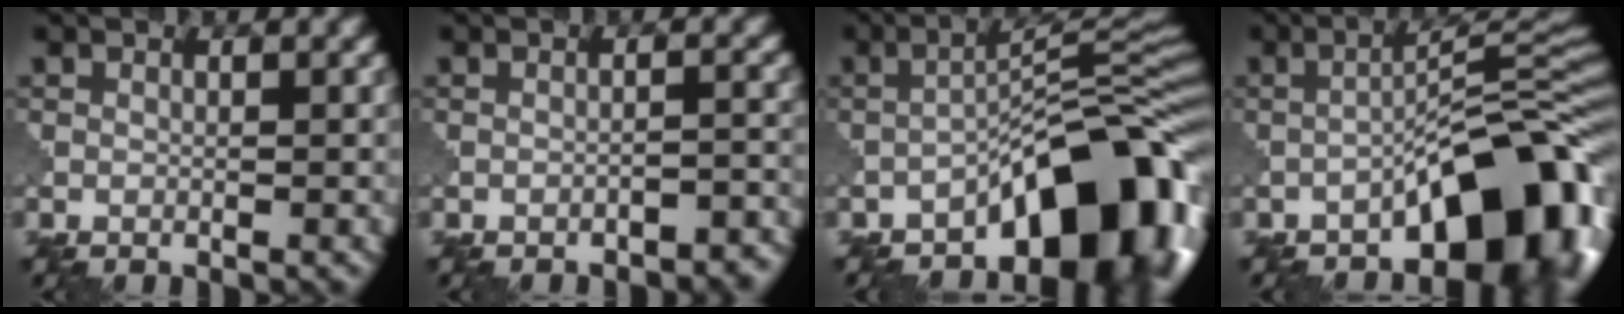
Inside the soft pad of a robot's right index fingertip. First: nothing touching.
{"total": 2.4, "force": [-2.1, 0.4, 1.1], "torque": [-0.011, 0.006, -0.029]}
{"total": 11.4, "force": [-6.3, 4.2, 8.6], "torque": [-0.096, 0.014, -0.110]}
{"total": 10.2, "force": [-5.3, 3.5, 8.0], "torque": [-0.093, 0.019, -0.091]}